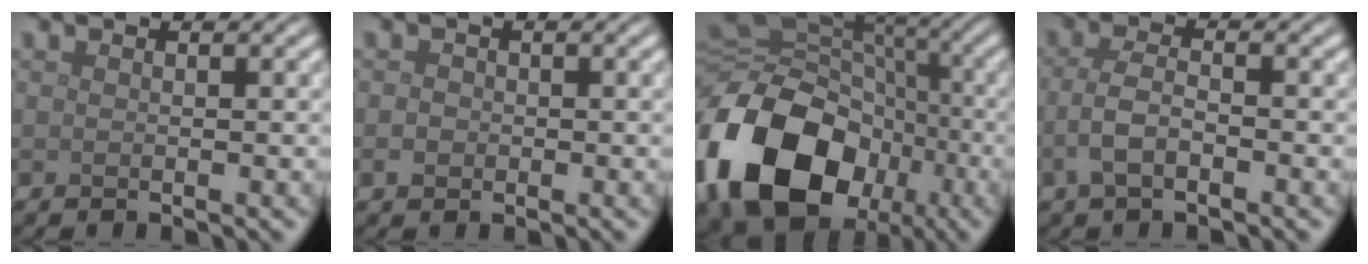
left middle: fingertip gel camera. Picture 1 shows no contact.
{"total": 1.2, "force": [-0.3, 1.1, 0.4], "torque": [-0.002, -0.001, -0.010]}
{"total": 17.8, "force": [-6.2, 13.5, 9.9], "torque": [-0.237, -0.028, -0.112]}
{"total": 2.8, "force": [-1.1, 1.3, 2.3], "torque": [-0.051, 0.001, -0.025]}